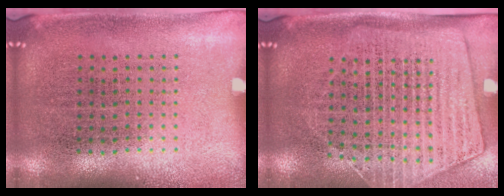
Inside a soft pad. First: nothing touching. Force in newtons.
{"total": 1.8, "press": 1.5, "slide": 1.1}